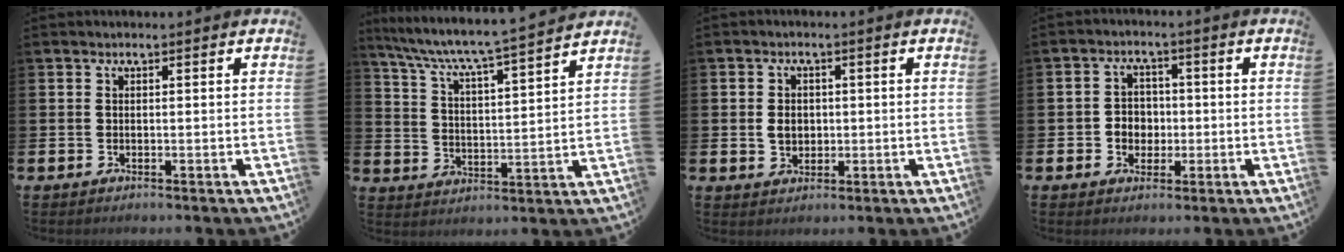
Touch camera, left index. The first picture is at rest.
{"total": 6.9, "force": [6.5, -0.2, 2.2], "torque": [-0.073, -0.054, 0.107]}
{"total": 2.8, "force": [0.1, 2.3, 1.6], "torque": [-0.013, 0.002, -0.006]}
{"total": 3.5, "force": [-0.4, 3.2, 1.1], "torque": [-0.018, 0.004, -0.016]}